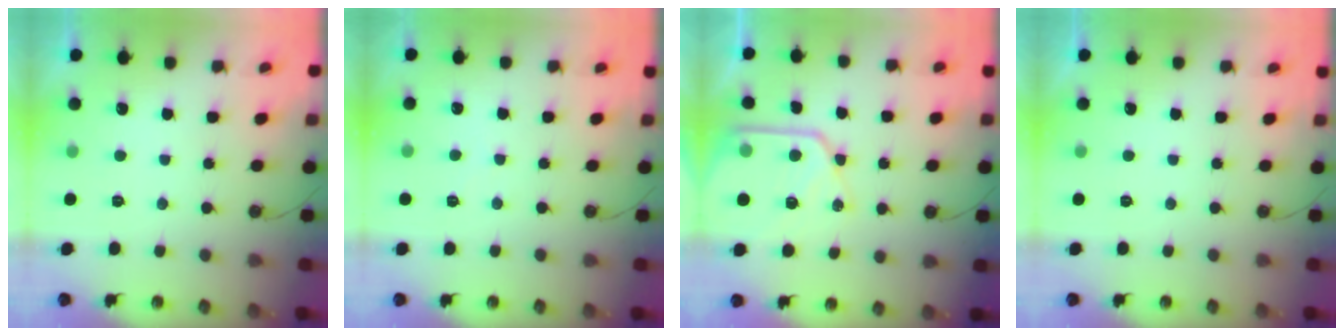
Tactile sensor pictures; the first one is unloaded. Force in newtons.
{"total": 1.9, "press": 1.9, "slide": 0.3}
{"total": 13.9, "press": 13.8, "slide": 1.4}
{"total": 0.0}